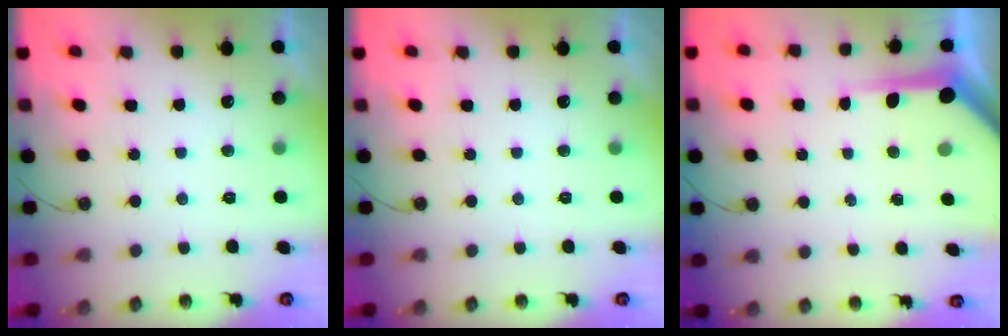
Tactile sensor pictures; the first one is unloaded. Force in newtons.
{"total": 0.0}
{"total": 6.8, "press": 6.8, "slide": 0.5}